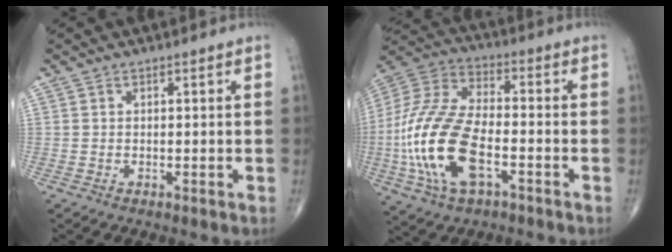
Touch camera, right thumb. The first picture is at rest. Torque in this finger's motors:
{"motor_torque": [0.30, 0.72, 2.17, -0.01, 0.68]}